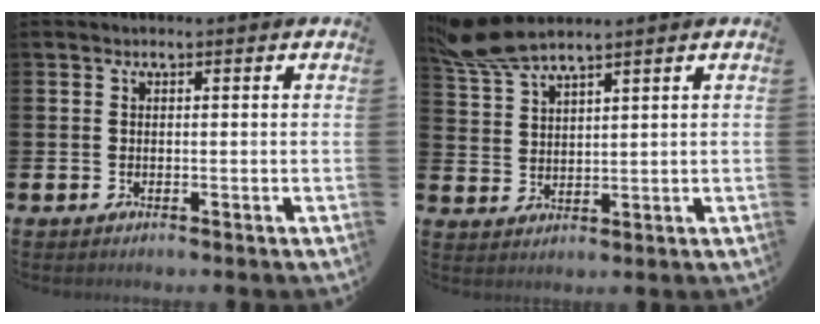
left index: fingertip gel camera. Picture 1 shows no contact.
{"total": 6.5, "force": [5.8, 0.7, 2.7], "torque": [-0.072, -0.015, 0.109]}